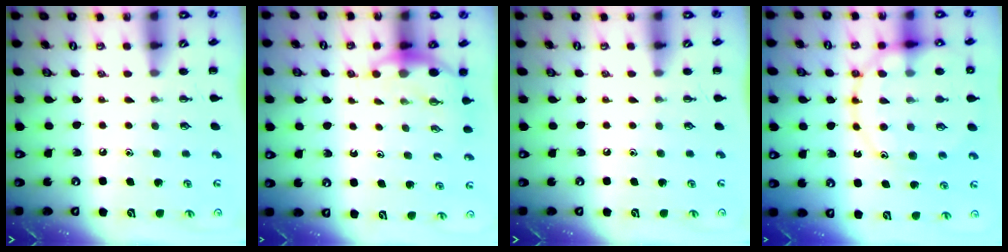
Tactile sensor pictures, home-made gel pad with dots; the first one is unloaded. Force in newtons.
{"total": 6.2, "press": 6.0, "slide": 1.2}
{"total": 0.0}
{"total": 18.4, "press": 18.2, "slide": 2.3}